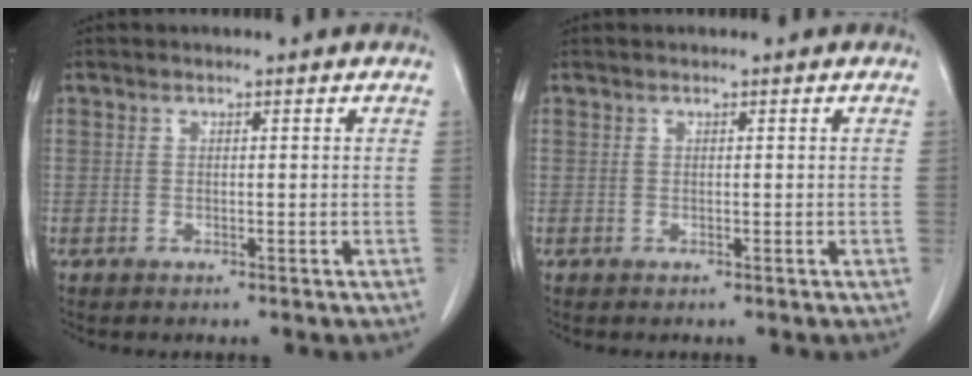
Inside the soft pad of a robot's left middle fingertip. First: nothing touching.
{"total": 0.0}